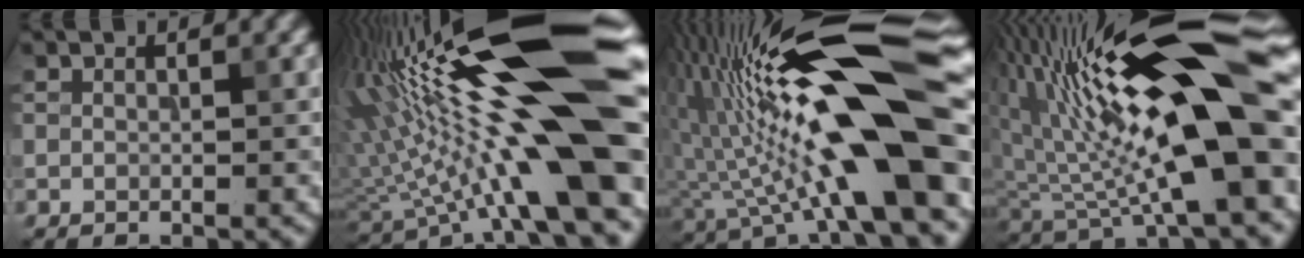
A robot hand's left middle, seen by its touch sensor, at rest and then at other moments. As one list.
[{"total": 20.0, "force": [4.0, 4.5, 19.0], "torque": [-0.308, 0.017, 0.072]}, {"total": 18.1, "force": [2.3, 4.6, 17.4], "torque": [-0.283, 0.019, 0.032]}, {"total": 19.6, "force": [3.9, 5.4, 18.4], "torque": [-0.308, 0.031, 0.064]}]